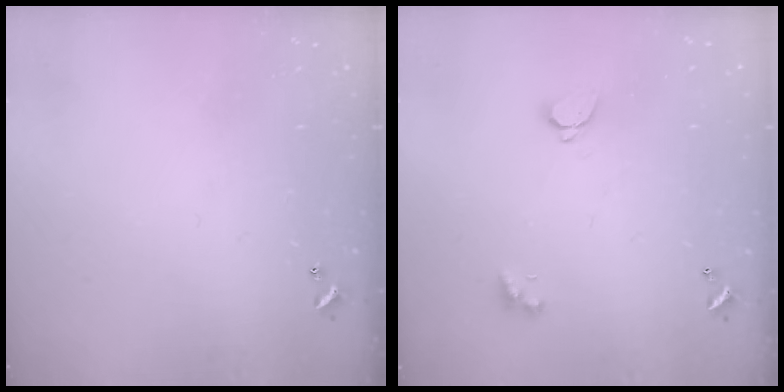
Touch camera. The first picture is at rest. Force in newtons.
{"total": 1.7, "press": 1.7, "slide": 0.3}